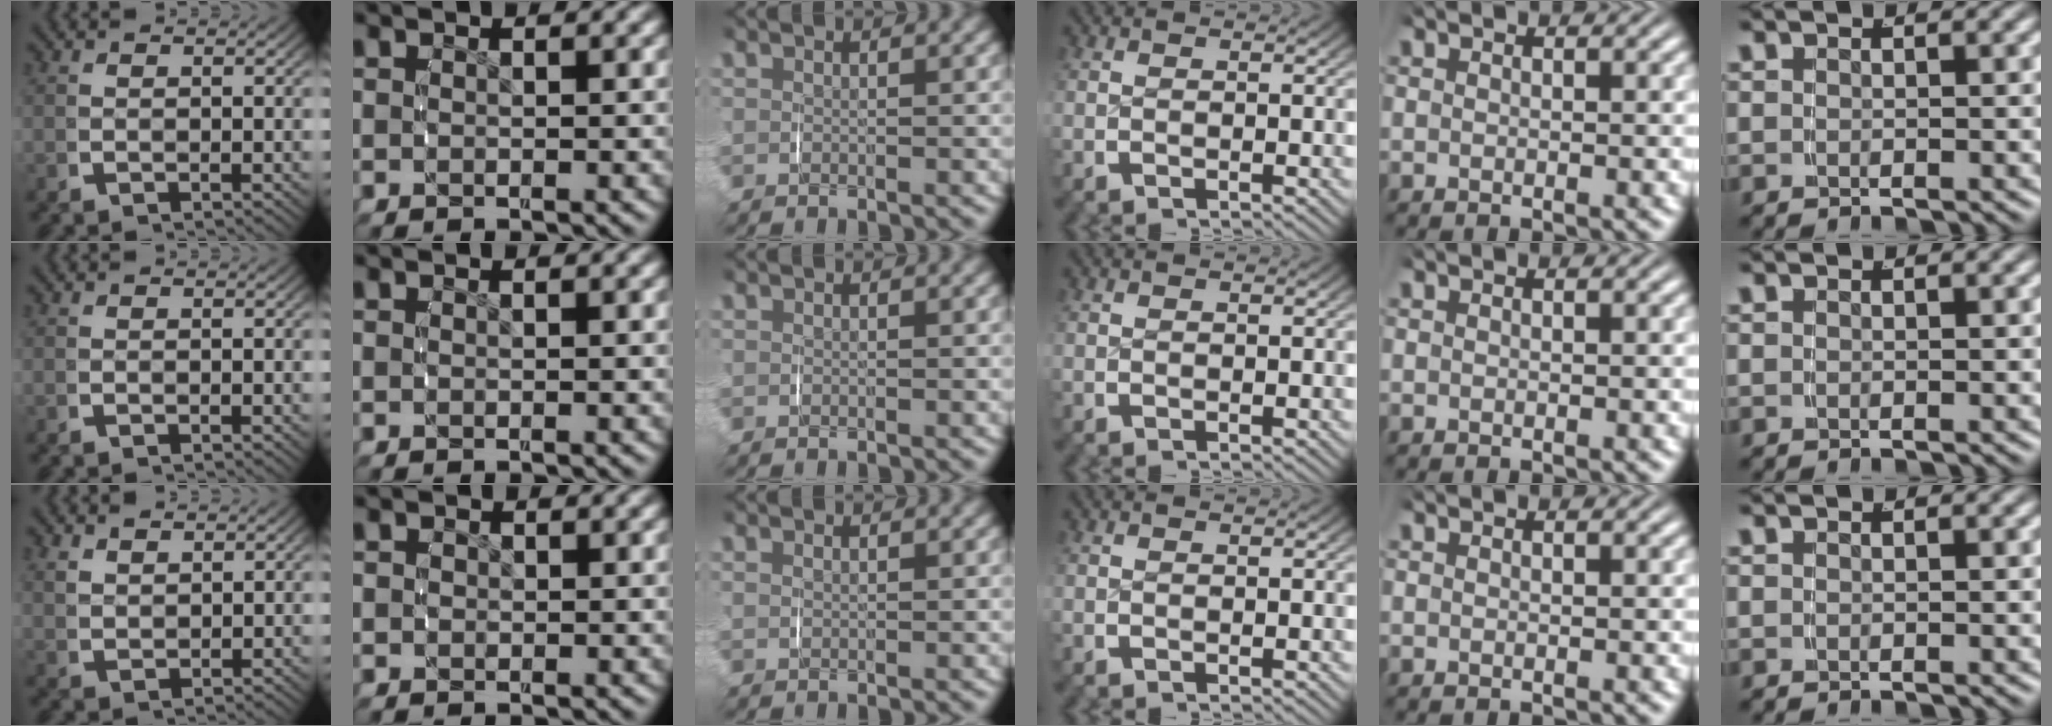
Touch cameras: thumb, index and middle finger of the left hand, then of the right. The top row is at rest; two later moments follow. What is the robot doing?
{"motion": "lift_and_place", "object": "scarf"}